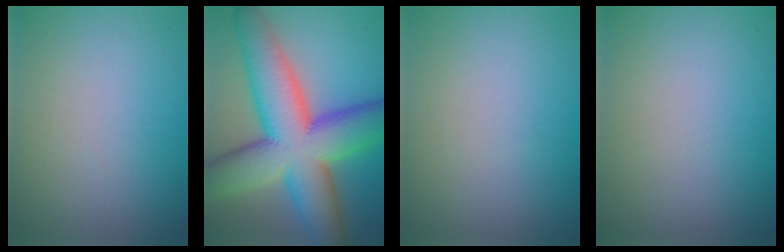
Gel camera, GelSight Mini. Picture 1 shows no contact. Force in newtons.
{"total": 15.9, "press": 15.8, "slide": 0.4}
{"total": 0.0}
{"total": 0.0}